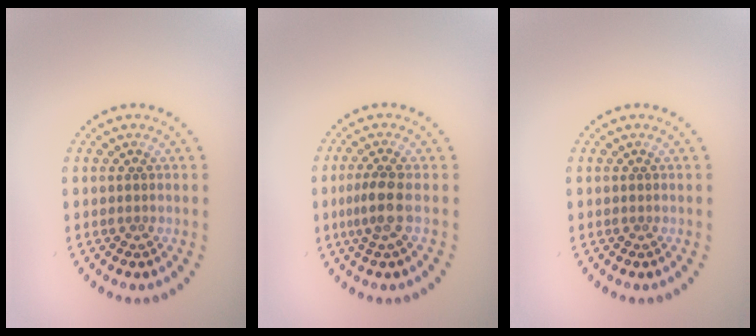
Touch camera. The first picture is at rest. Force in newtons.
{"total": 2.6, "press": 2.1, "slide": 1.5}
{"total": 0.0}